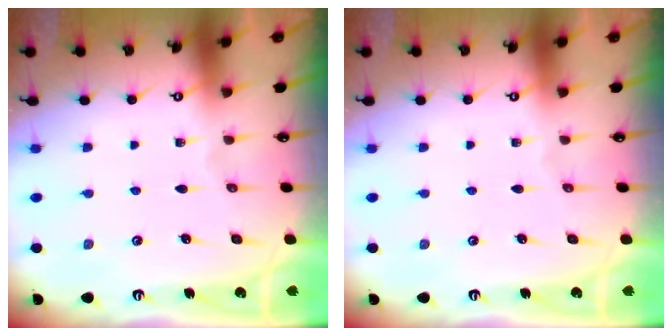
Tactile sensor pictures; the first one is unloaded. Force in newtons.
{"total": 0.0}